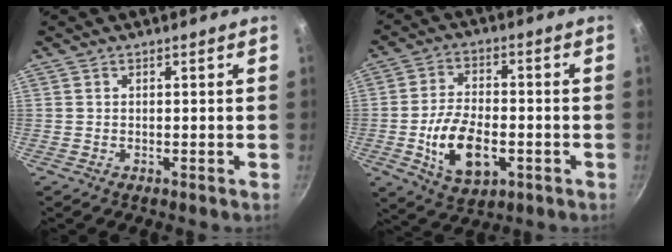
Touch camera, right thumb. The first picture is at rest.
{"total": 12.6, "force": [-3.3, 6.9, 10.0], "torque": [-0.170, 0.013, -0.051]}